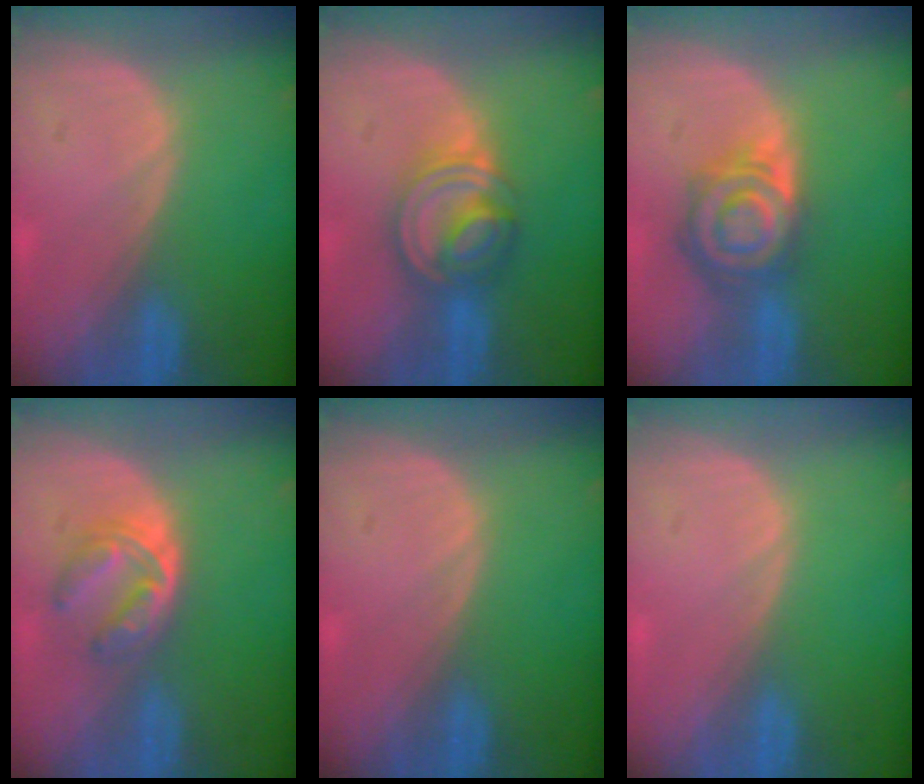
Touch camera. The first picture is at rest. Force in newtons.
{"total": 7.4, "press": 6.5, "slide": 3.5}
{"total": 8.0, "press": 7.1, "slide": 3.7}
{"total": 6.2, "press": 5.0, "slide": 3.5}
{"total": 0.0}
{"total": 0.0}